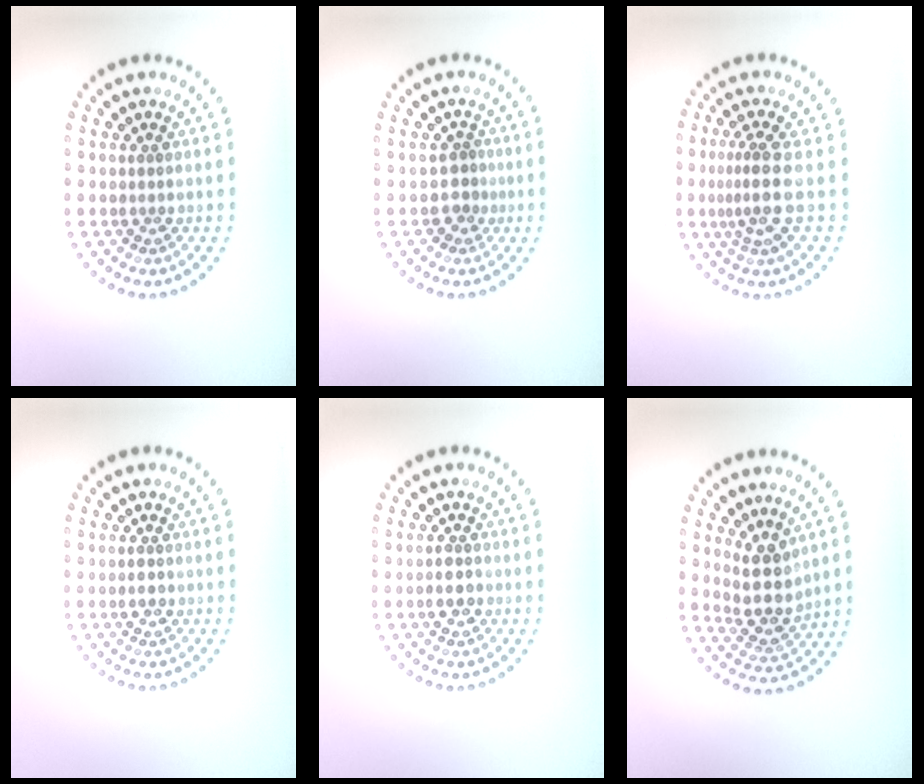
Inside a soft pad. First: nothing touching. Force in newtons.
{"total": 1.3, "press": 1.0, "slide": 0.8}
{"total": 2.9, "press": 2.1, "slide": 2.1}
{"total": 1.2, "press": 1.2, "slide": 0.1}
{"total": 1.6, "press": 1.5, "slide": 0.3}
{"total": 3.7, "press": 3.0, "slide": 2.1}